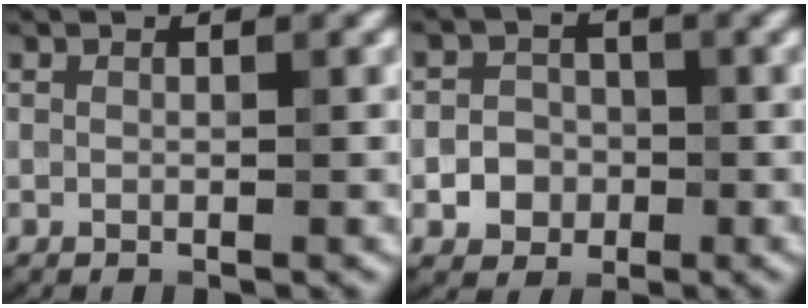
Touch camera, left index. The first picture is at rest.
{"total": 3.0, "force": [-0.9, 2.6, 1.1], "torque": [0.008, 0.001, -0.031]}